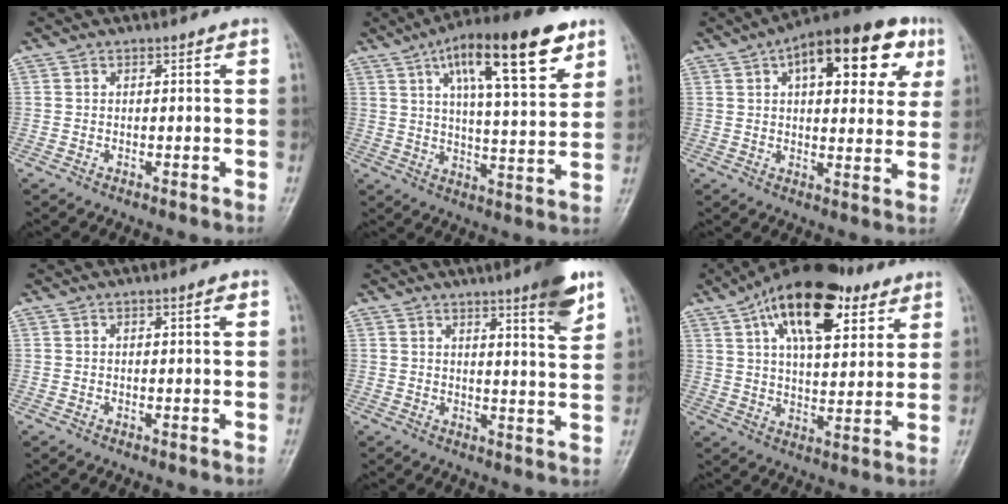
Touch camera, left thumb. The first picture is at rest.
{"total": 19.0, "force": [9.7, 5.5, 15.4], "torque": [-0.215, -0.024, 0.150]}
{"total": 19.1, "force": [7.7, 9.0, 15.0], "torque": [-0.170, 0.008, 0.101]}
{"total": 1.3, "force": [0.5, 0.2, 1.2], "torque": [-0.018, 0.001, 0.007]}
{"total": 7.9, "force": [4.9, 0.6, 6.2], "torque": [-0.077, -0.031, 0.066]}
{"total": 19.5, "force": [9.8, 9.1, 14.2], "torque": [-0.203, -0.017, 0.159]}